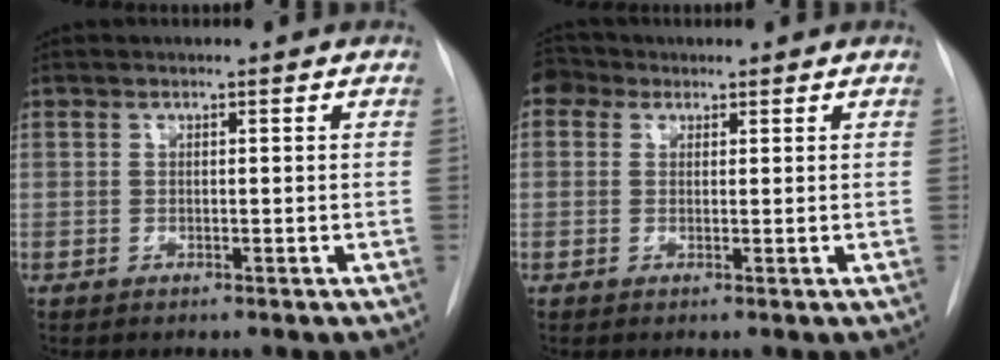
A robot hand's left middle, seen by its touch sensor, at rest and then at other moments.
{"total": 3.0, "force": [1.8, 2.3, 0.6], "torque": [-0.012, 0.017, 0.029]}